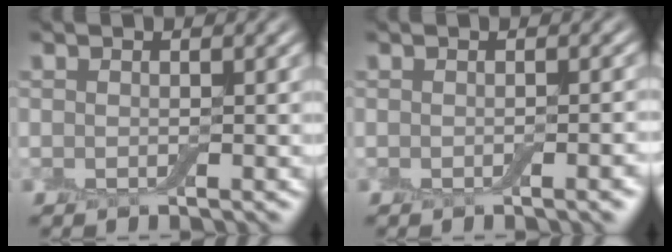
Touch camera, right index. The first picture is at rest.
{"total": 2.0, "force": [-0.8, 0.4, 1.8], "torque": [-0.016, 0.001, -0.009]}